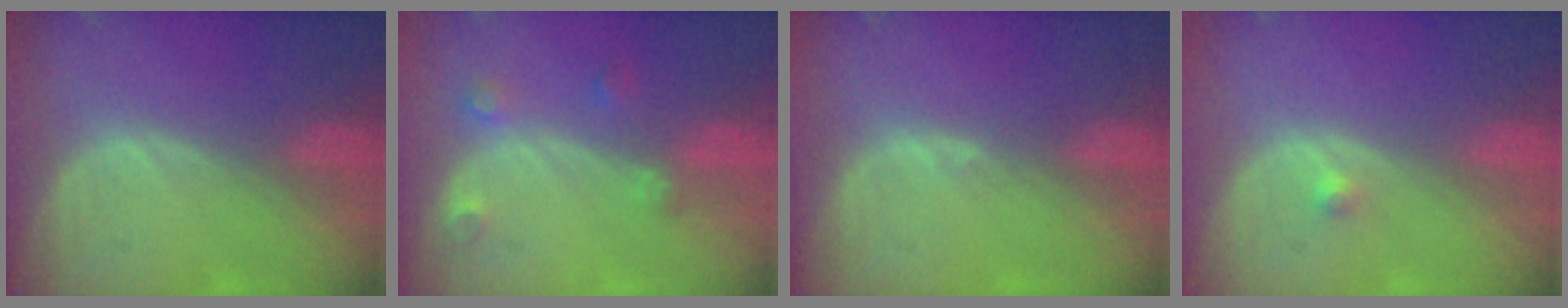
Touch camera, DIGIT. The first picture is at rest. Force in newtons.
{"total": 2.6, "press": 2.6, "slide": 0.5}
{"total": 0.6, "press": 0.5, "slide": 0.3}
{"total": 1.1, "press": 0.9, "slide": 0.5}